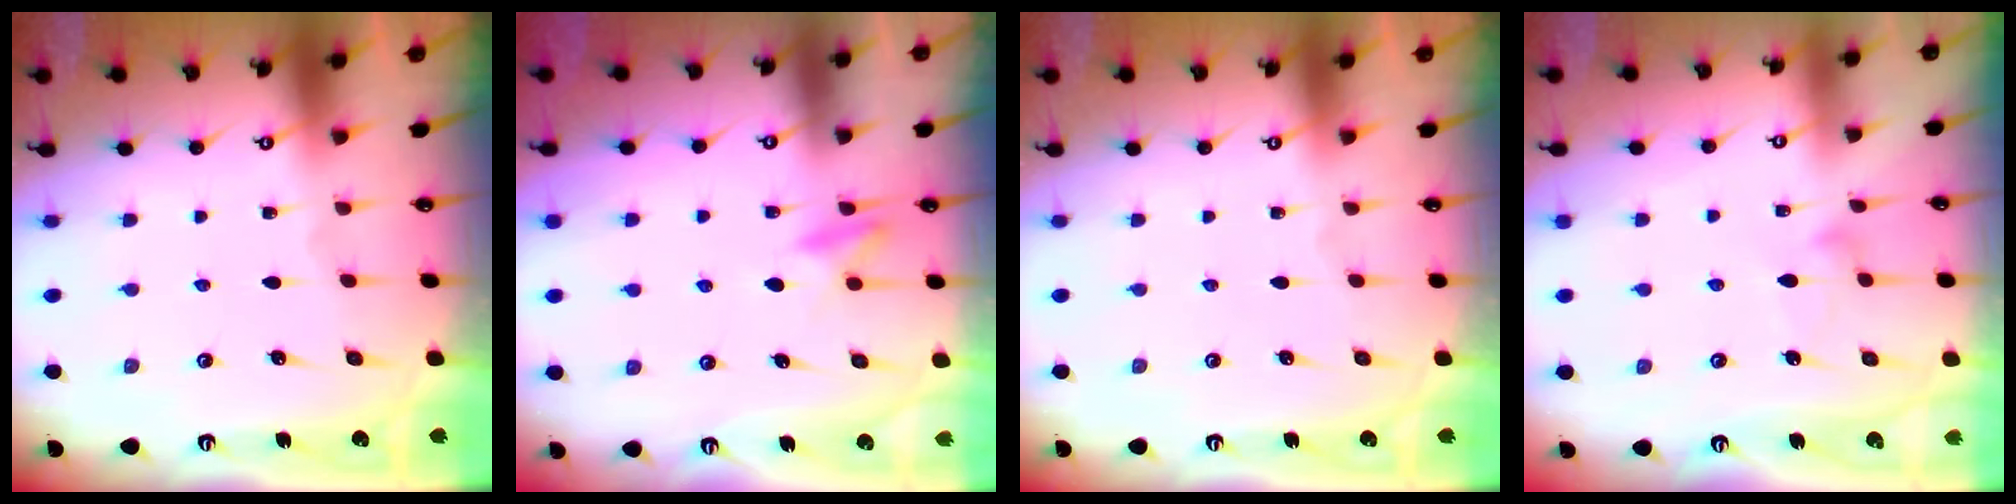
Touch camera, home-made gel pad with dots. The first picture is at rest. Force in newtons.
{"total": 9.5, "press": 9.4, "slide": 1.4}
{"total": 0.0}
{"total": 8.7, "press": 8.6, "slide": 0.5}